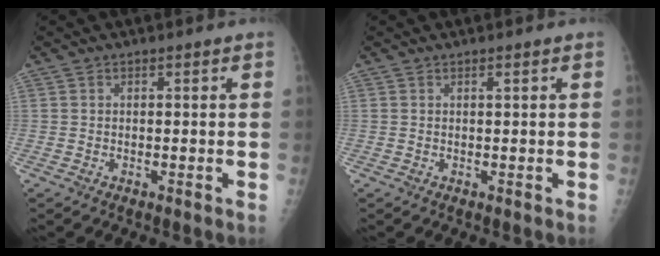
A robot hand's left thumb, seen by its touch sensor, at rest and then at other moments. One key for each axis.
{"total": 0.0}